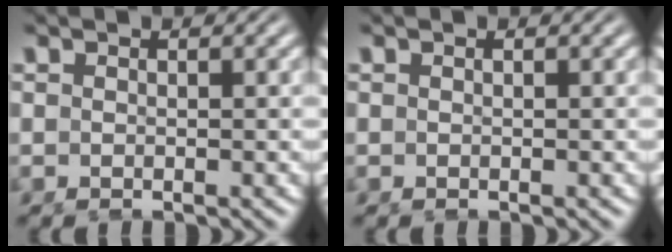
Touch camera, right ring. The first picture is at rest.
{"total": 0.0}